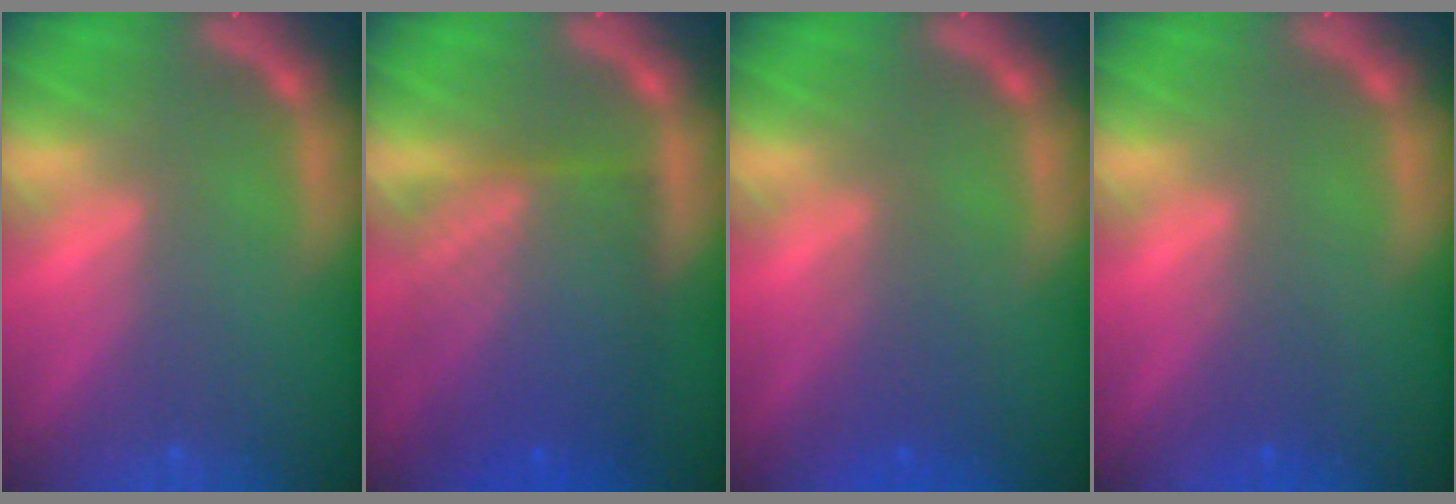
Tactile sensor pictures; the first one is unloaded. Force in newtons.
{"total": 10.1}
{"total": 2.5}
{"total": 1.4}